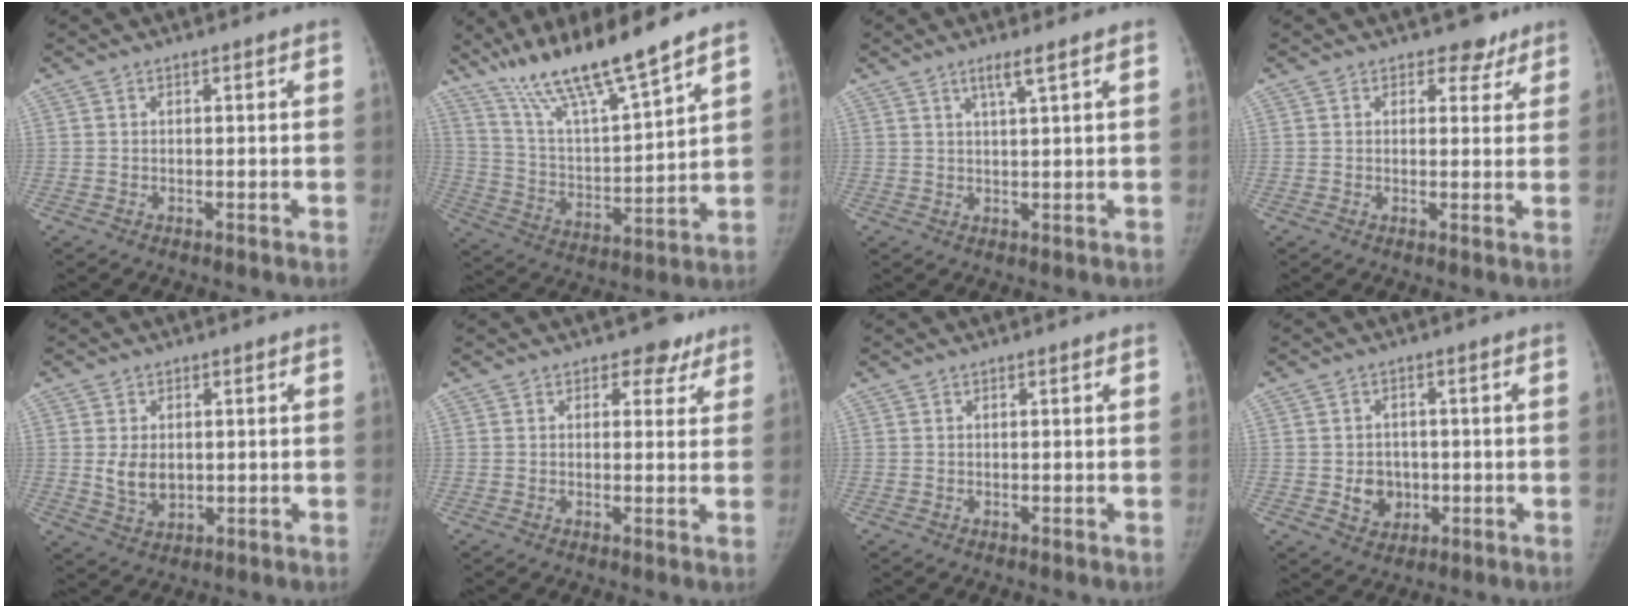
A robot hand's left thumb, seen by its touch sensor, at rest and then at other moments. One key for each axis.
{"total": 16.8, "fx": 13.2, "fy": 1.4, "fz": 10.3, "tx": -0.168, "ty": -0.070, "tz": 0.246}
{"total": 3.2, "fx": 1.9, "fy": -0.2, "fz": 2.6, "tx": -0.054, "ty": -0.009, "tz": 0.039}
{"total": 3.4, "fx": 2.5, "fy": 2.2, "fz": 0.5, "tx": 0.018, "ty": -0.014, "tz": 0.027}
{"total": 5.4, "fx": 0.3, "fy": 3.9, "fz": 3.8, "tx": -0.053, "ty": -0.010, "tz": 0.017}
{"total": 3.6, "fx": 2.5, "fy": 2.5, "fz": 0.9, "tx": 0.018, "ty": -0.011, "tz": 0.026}
{"total": 0.0}
{"total": 5.7, "fx": -0.9, "fy": 5.0, "fz": 2.6, "tx": -0.012, "ty": 0.008, "tz": -0.007}